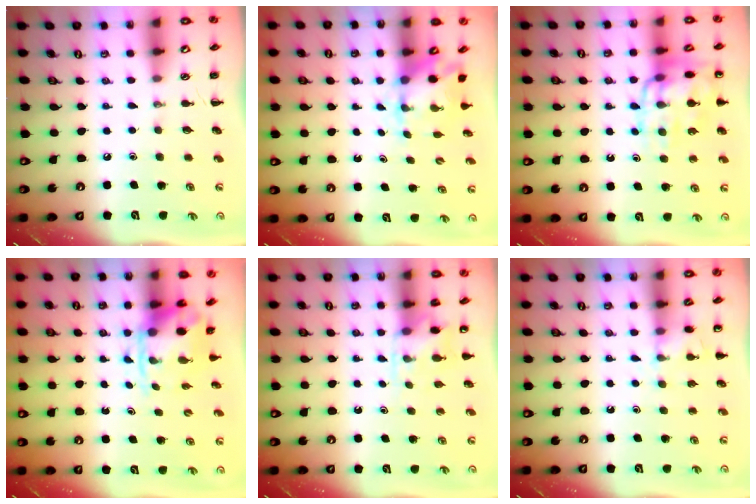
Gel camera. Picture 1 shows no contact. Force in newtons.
{"total": 2.5, "press": 2.3, "slide": 1.0}
{"total": 15.0, "press": 14.9, "slide": 1.6}
{"total": 3.6, "press": 3.5, "slide": 0.8}
{"total": 4.0, "press": 3.8, "slide": 1.0}
{"total": 6.1, "press": 5.9, "slide": 1.6}